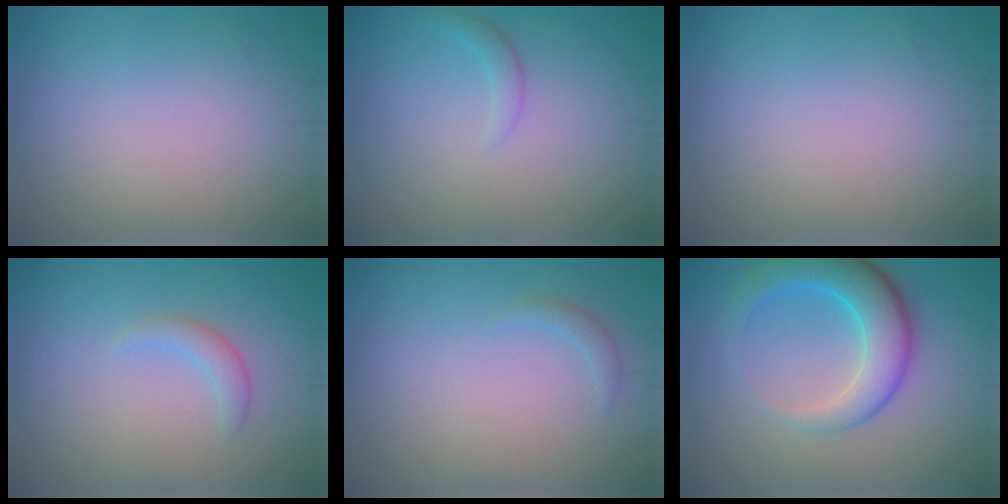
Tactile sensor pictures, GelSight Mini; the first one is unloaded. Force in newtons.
{"total": 1.1, "press": 1.1, "slide": 0.1}
{"total": 0.0}
{"total": 1.5, "press": 1.5, "slide": 0.1}
{"total": 0.9, "press": 0.9, "slide": 0.0}
{"total": 6.0, "press": 6.0, "slide": 0.2}